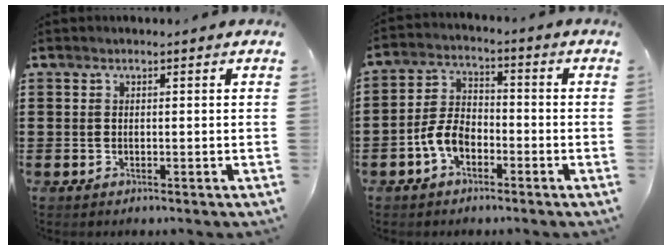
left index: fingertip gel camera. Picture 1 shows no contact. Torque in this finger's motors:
{"motor_torque": [1.34, 0.58, 0.57, 0.14]}